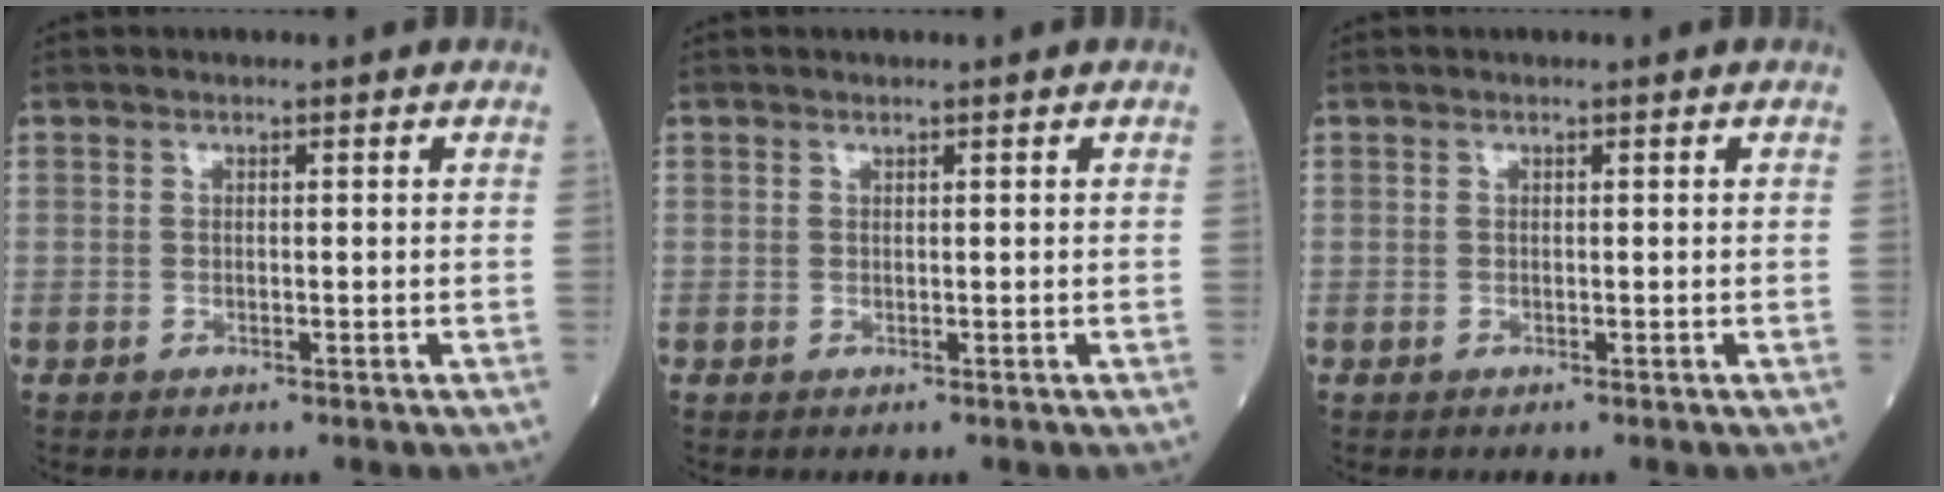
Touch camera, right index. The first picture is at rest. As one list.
[{"total": 0.0}, {"total": 0.0}]